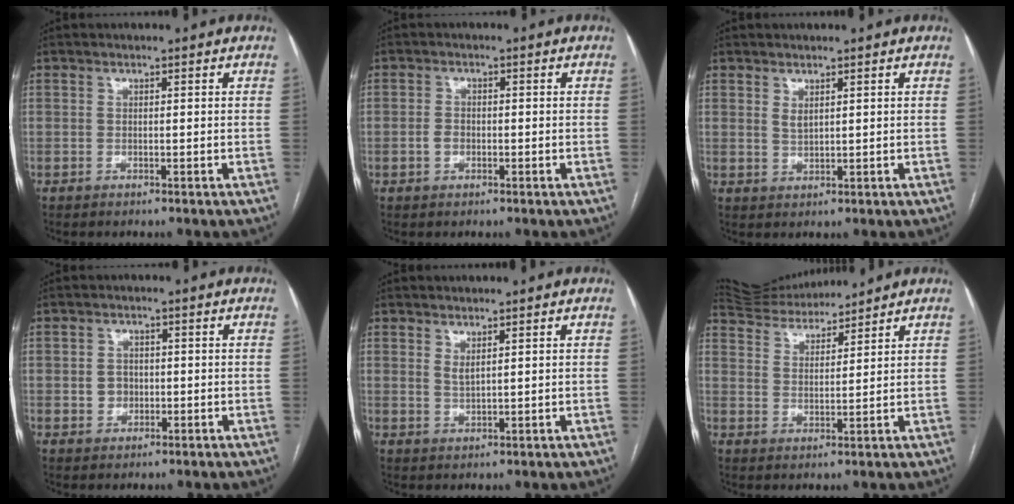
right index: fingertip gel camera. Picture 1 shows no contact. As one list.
[{"total": 1.9, "force": [-0.6, 1.3, 1.2], "torque": [-0.024, 0.005, -0.009]}, {"total": 1.5, "force": [0.9, 0.6, 1.0], "torque": [-0.020, -0.004, 0.022]}, {"total": 2.4, "force": [-0.4, 2.1, 1.0], "torque": [-0.011, 0.005, -0.004]}, {"total": 1.4, "force": [0.9, 0.3, 1.1], "torque": [-0.022, -0.007, 0.022]}, {"total": 7.9, "force": [7.8, 0.4, 1.3], "torque": [-0.035, 0.023, 0.141]}]